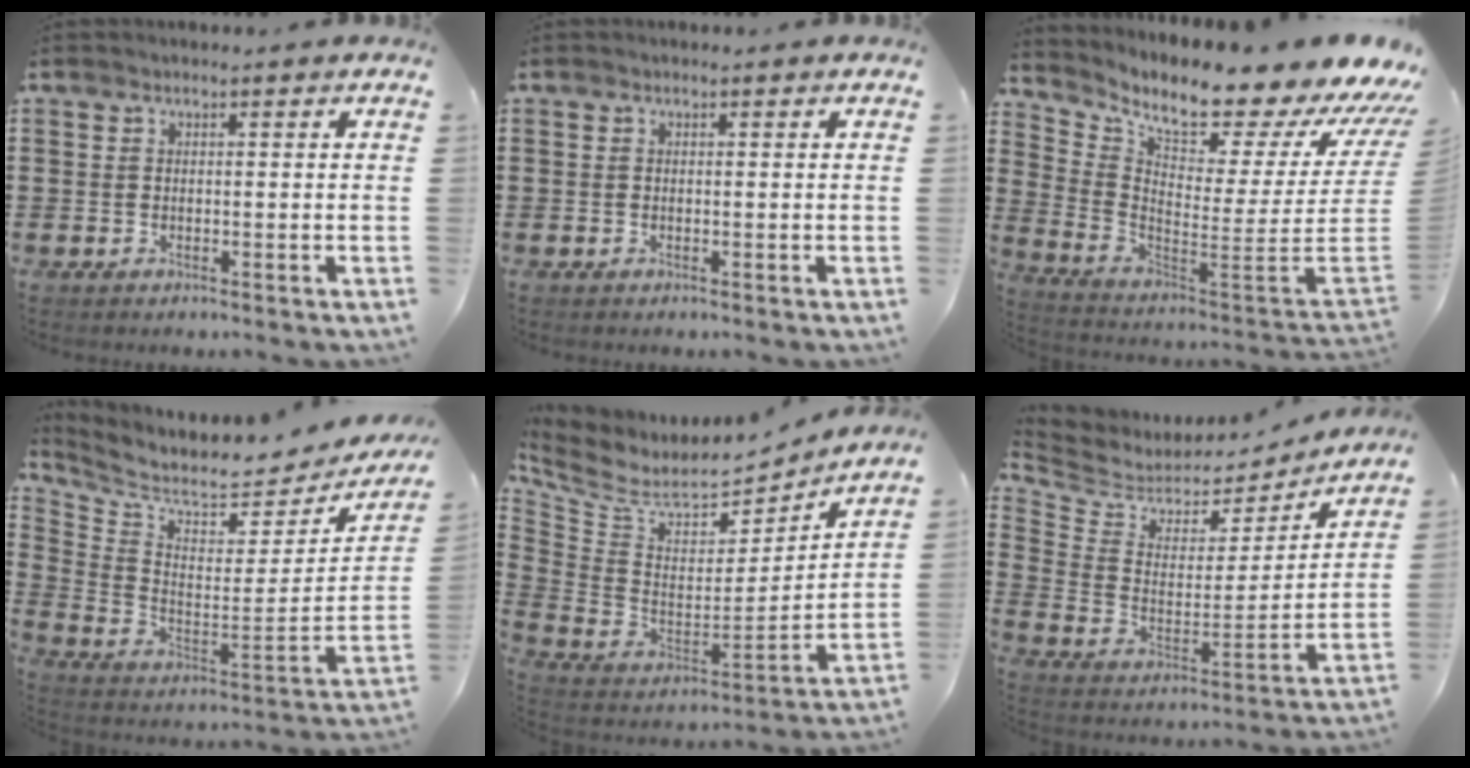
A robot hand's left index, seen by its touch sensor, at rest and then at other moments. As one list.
[{"total": 0.0}, {"total": 7.6, "force": [6.0, 0.5, 4.6], "torque": [-0.089, -0.081, 0.085]}, {"total": 5.2, "force": [5.0, 0.1, 1.5], "torque": [-0.060, -0.061, 0.080]}, {"total": 6.7, "force": [5.4, 2.8, 2.8], "torque": [-0.089, -0.049, 0.092]}, {"total": 5.0, "force": [4.4, 2.2, 0.6], "torque": [-0.048, -0.039, 0.072]}]